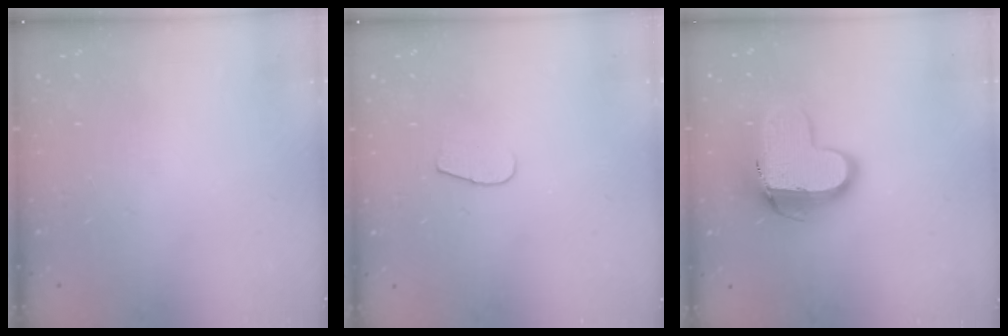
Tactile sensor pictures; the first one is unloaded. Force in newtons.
{"total": 5.9, "press": 5.9, "slide": 0.6}
{"total": 12.0, "press": 11.9, "slide": 1.1}